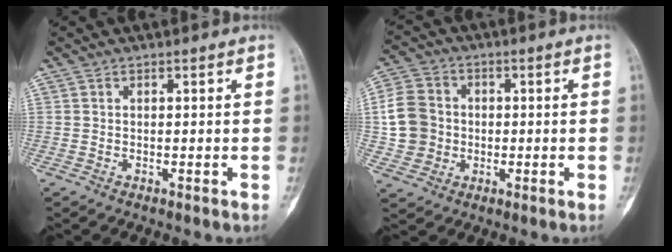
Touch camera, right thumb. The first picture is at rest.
{"total": 9.2, "force": [-0.4, 8.3, 3.9], "torque": [-0.056, 0.016, -0.013]}